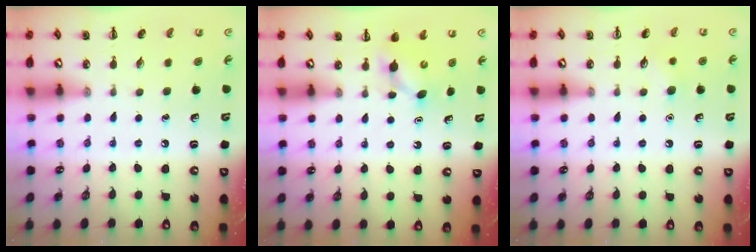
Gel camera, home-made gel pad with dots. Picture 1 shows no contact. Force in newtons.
{"total": 4.0, "press": 3.8, "slide": 1.0}
{"total": 6.4, "press": 6.2, "slide": 1.7}